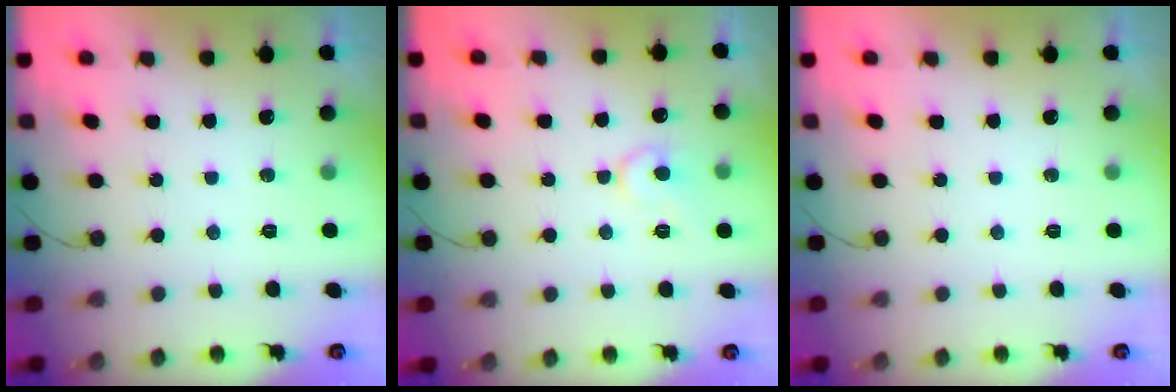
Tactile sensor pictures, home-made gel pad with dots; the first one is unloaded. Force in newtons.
{"total": 7.6, "press": 7.5, "slide": 0.8}
{"total": 0.0}